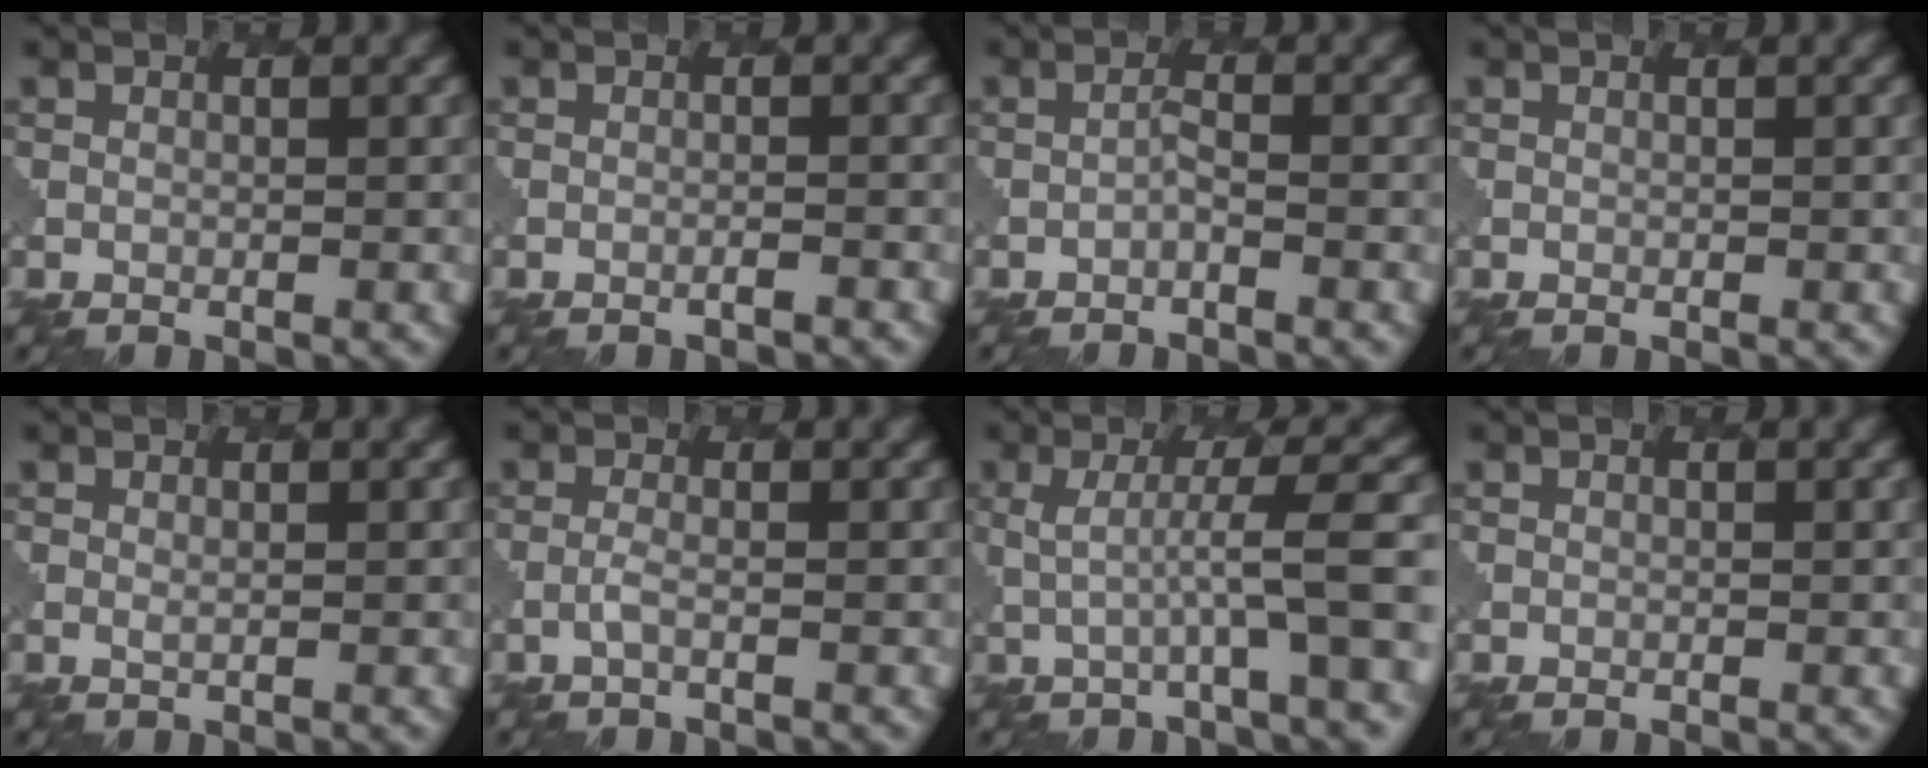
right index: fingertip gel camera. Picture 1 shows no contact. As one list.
[{"total": 0.8, "force": [-0.5, 0.1, 0.7], "torque": [-0.001, 0.001, -0.014]}, {"total": 0.6, "force": [-0.3, -0.1, 0.5], "torque": [-0.011, 0.006, -0.007]}, {"total": 0.0}, {"total": 0.7, "force": [0.5, 0.2, 0.4], "torque": [-0.006, -0.001, 0.010]}, {"total": 1.0, "force": [-0.3, 0.2, 0.9], "torque": [-0.015, 0.001, -0.014]}, {"total": 6.0, "force": [0.4, 0.7, 5.9], "torque": [-0.096, 0.011, 0.010]}, {"total": 0.0}]